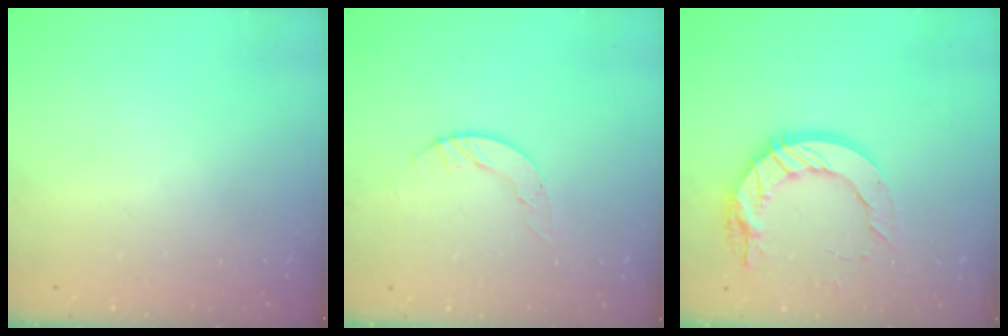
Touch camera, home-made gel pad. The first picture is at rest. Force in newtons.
{"total": 4.0, "press": 4.0, "slide": 0.4}
{"total": 14.6, "press": 14.5, "slide": 0.9}